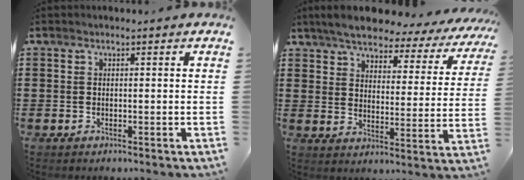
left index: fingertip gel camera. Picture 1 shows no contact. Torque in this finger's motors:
{"motor_torque": [2.14, 0.00, 1.05, 0.21]}